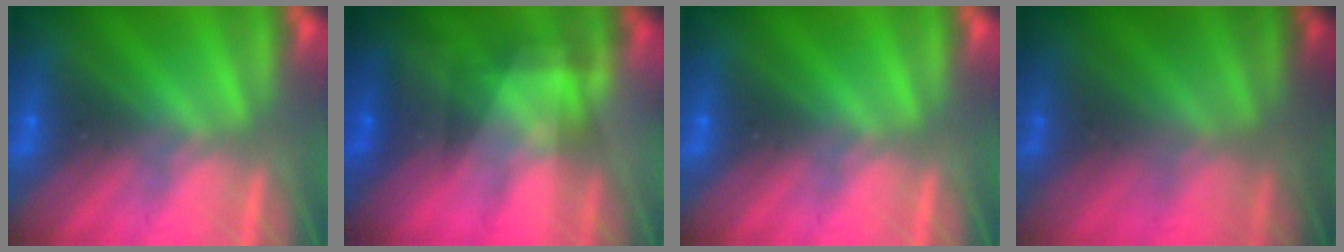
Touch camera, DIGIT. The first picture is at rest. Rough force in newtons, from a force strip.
{"total": 4.6}
{"total": 0.0}
{"total": 1.0}